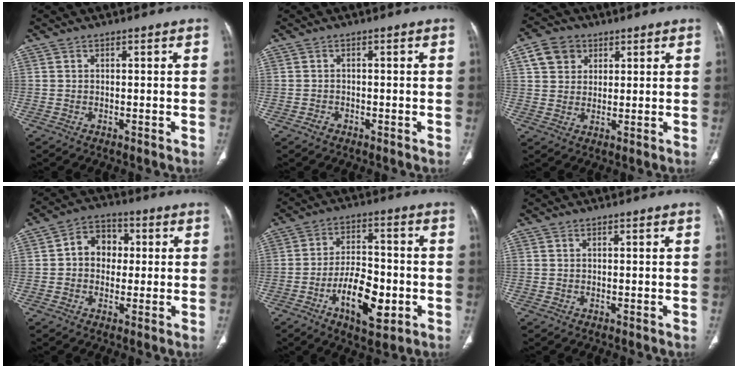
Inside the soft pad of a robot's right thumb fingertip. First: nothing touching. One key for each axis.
{"total": 1.2, "fx": -0.8, "fy": 0.8, "fz": 0.3, "tx": -0.007, "ty": 0.005, "tz": -0.015}
{"total": 6.7, "fx": 2.9, "fy": 5.4, "fz": 2.6, "tx": -0.021, "ty": -0.004, "tz": 0.051}
{"total": 7.8, "fx": 0.8, "fy": 6.4, "fz": 4.5, "tx": -0.036, "ty": 0.017, "tz": 0.002}
{"total": 12.0, "fx": -4.1, "fy": 5.7, "fz": 9.7, "tx": -0.149, "ty": 0.019, "tz": -0.066}
{"total": 0.0}